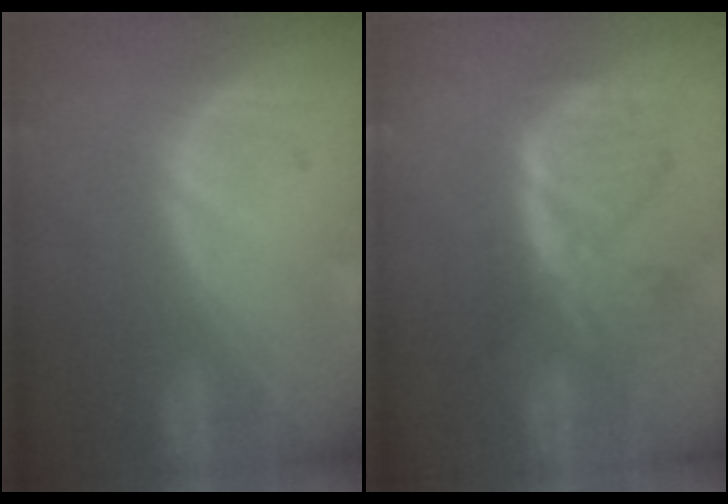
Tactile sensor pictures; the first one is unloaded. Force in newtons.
{"total": 8.0, "press": 7.1, "slide": 3.8}